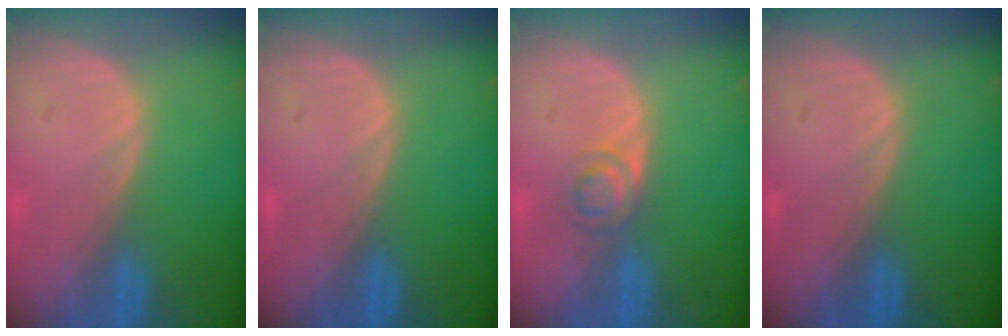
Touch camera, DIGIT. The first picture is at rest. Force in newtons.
{"total": 0.0}
{"total": 3.0, "press": 2.9, "slide": 0.2}
{"total": 0.0}